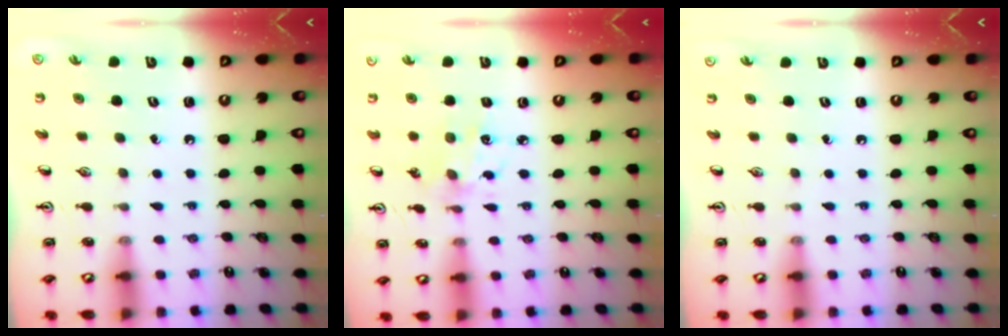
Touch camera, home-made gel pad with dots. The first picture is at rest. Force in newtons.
{"total": 3.9, "press": 3.8, "slide": 1.0}
{"total": 0.0}